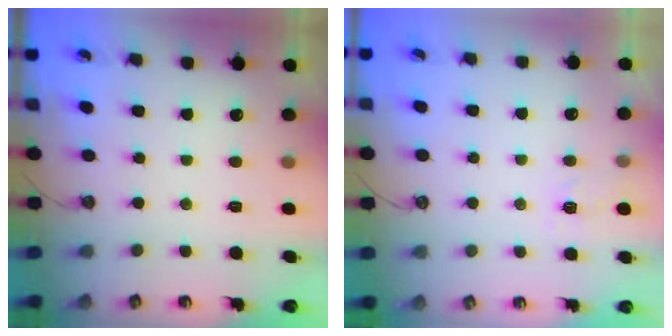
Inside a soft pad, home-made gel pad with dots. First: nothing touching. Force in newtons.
{"total": 3.2, "press": 3.2, "slide": 0.4}